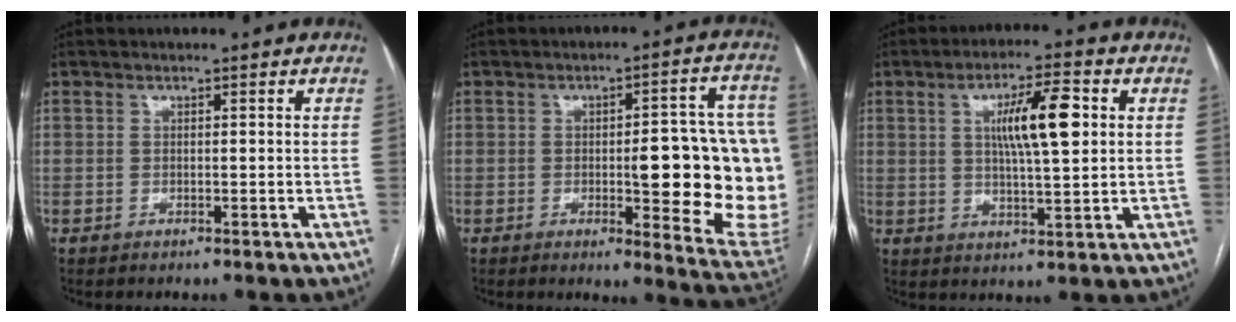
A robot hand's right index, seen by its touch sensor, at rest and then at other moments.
{"total": 20.1, "force": [-1.2, 4.7, 19.5], "torque": [-0.155, 0.018, 0.001]}
{"total": 9.4, "force": [2.3, 1.4, 9.0], "torque": [-0.155, 0.008, 0.040]}